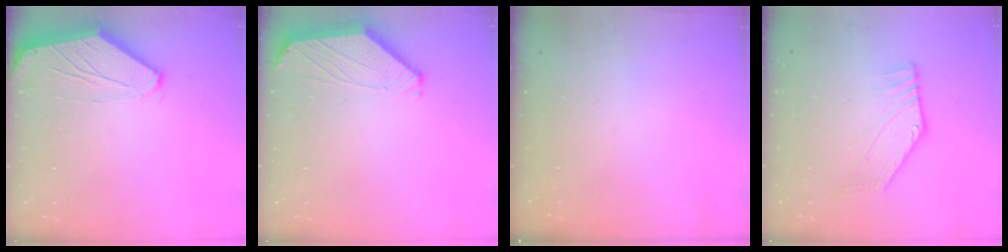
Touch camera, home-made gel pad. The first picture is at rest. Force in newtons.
{"total": 0.0}
{"total": 0.0}
{"total": 1.7, "press": 1.7, "slide": 0.4}